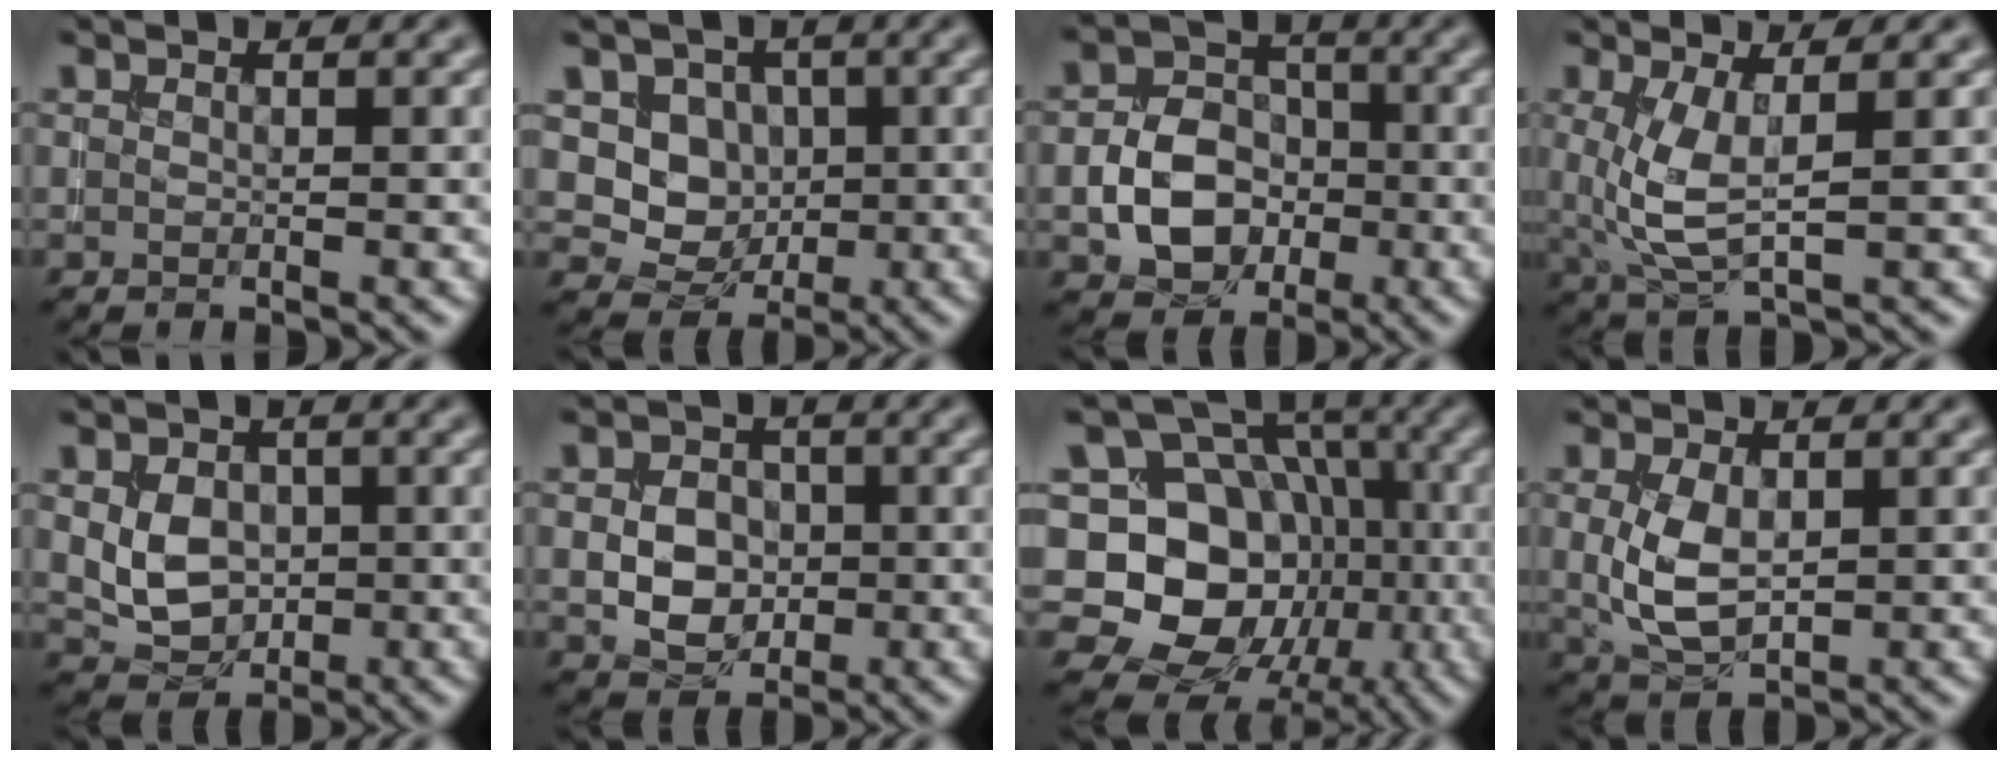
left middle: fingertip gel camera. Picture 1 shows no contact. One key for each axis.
{"total": 5.4, "fx": 1.2, "fy": 4.8, "fz": 2.3, "tx": -0.030, "ty": -0.007, "tz": 0.020}
{"total": 5.8, "fx": -1.5, "fy": 4.6, "fz": 3.3, "tx": -0.051, "ty": 0.001, "tz": -0.027}
{"total": 4.4, "fx": 0.7, "fy": 1.5, "fz": 4.1, "tx": -0.095, "ty": -0.007, "tz": 0.017}
{"total": 4.4, "fx": 0.2, "fy": 3.4, "fz": 2.7, "tx": -0.055, "ty": -0.007, "tz": 0.005}
{"total": 4.1, "fx": -0.4, "fy": 3.3, "fz": 2.4, "tx": -0.042, "ty": -0.002, "tz": -0.008}
{"total": 15.7, "fx": -1.6, "fy": 13.3, "fz": 8.1, "tx": -0.138, "ty": 0.014, "tz": -0.045}
{"total": 4.6, "fx": 0.3, "fy": 2.8, "fz": 3.6, "tx": -0.082, "ty": -0.001, "tz": 0.013}